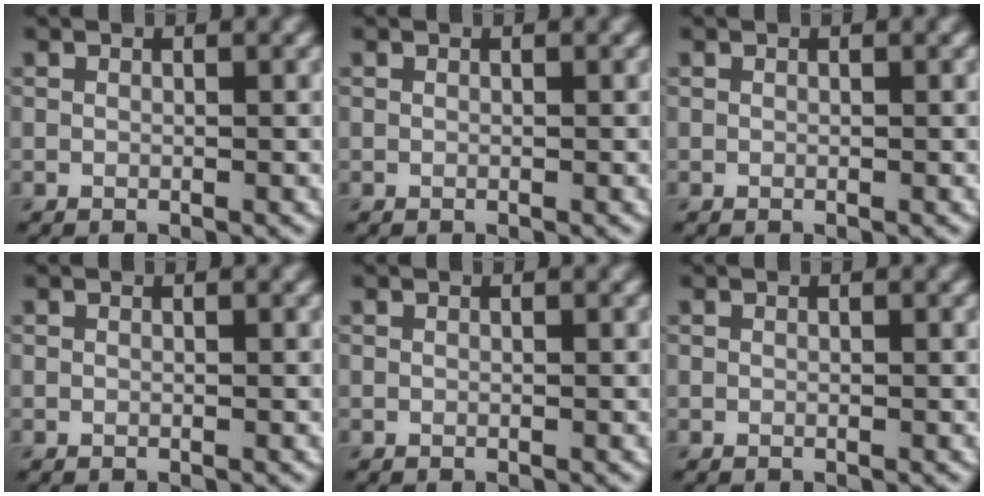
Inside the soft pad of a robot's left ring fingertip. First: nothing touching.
{"total": 0.0}
{"total": 0.0}
{"total": 0.0}
{"total": 0.0}
{"total": 0.0}